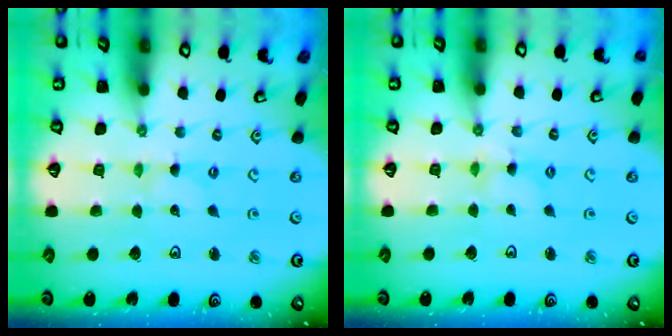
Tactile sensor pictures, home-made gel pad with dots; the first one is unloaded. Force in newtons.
{"total": 3.0, "press": 3.0, "slide": 0.4}